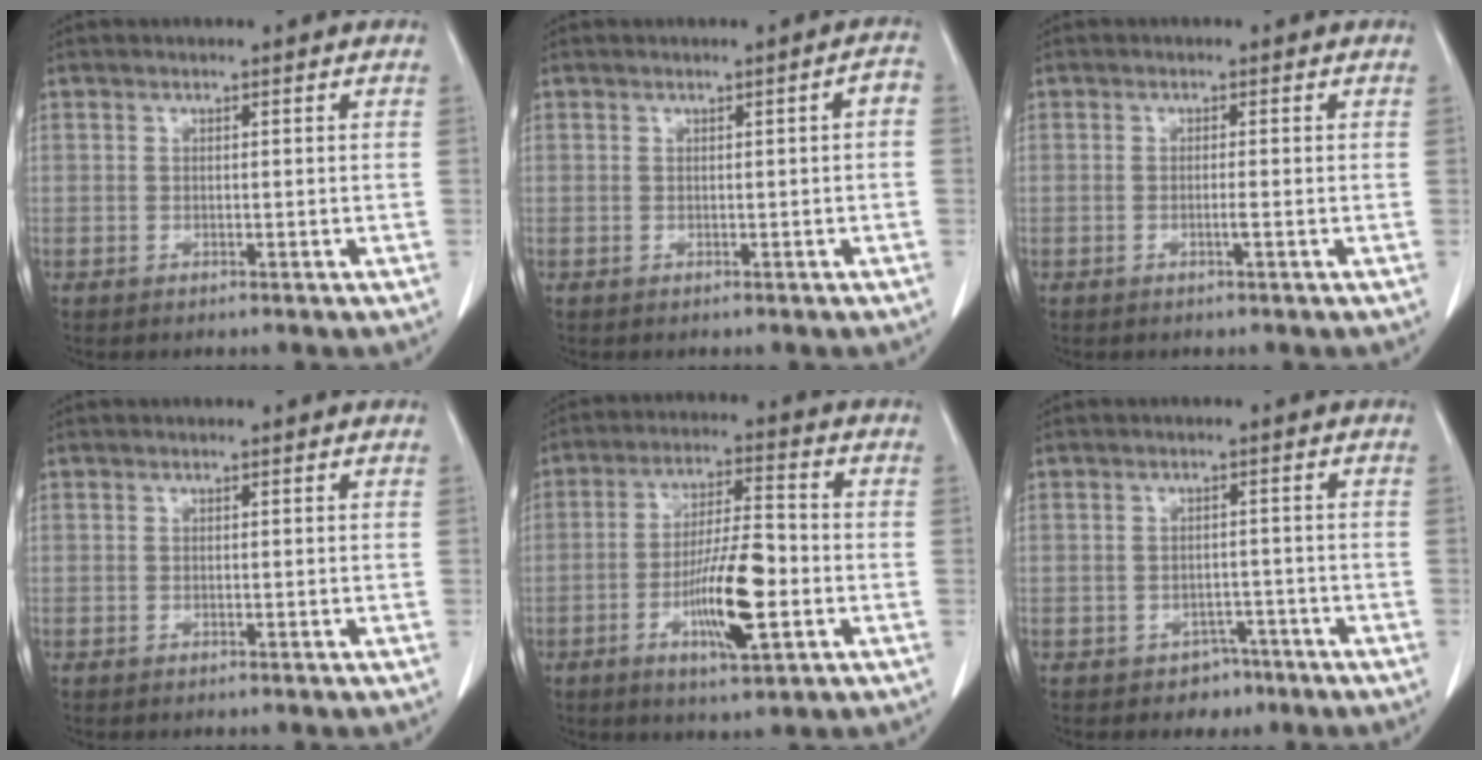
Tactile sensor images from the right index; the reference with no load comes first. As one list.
[{"total": 1.6, "force": [-0.1, 0.3, 1.6], "torque": [-0.016, 0.004, -0.002]}, {"total": 1.1, "force": [-0.5, -0.2, 1.0], "torque": [-0.020, -0.001, -0.007]}, {"total": 0.0}, {"total": 11.2, "force": [-3.4, 2.1, 10.5], "torque": [-0.192, -0.002, -0.056]}, {"total": 3.2, "force": [-2.0, 2.5, 0.5], "torque": [-0.001, 0.012, -0.021]}]